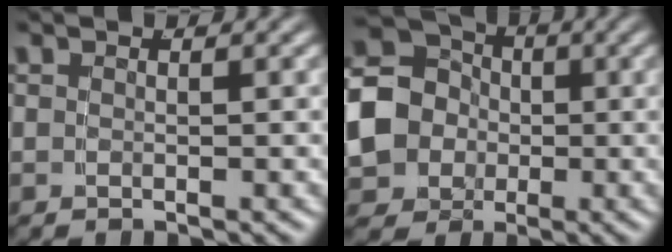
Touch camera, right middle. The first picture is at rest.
{"total": 12.8, "force": [0.3, 11.2, 6.3], "torque": [-0.149, -0.032, 0.002]}